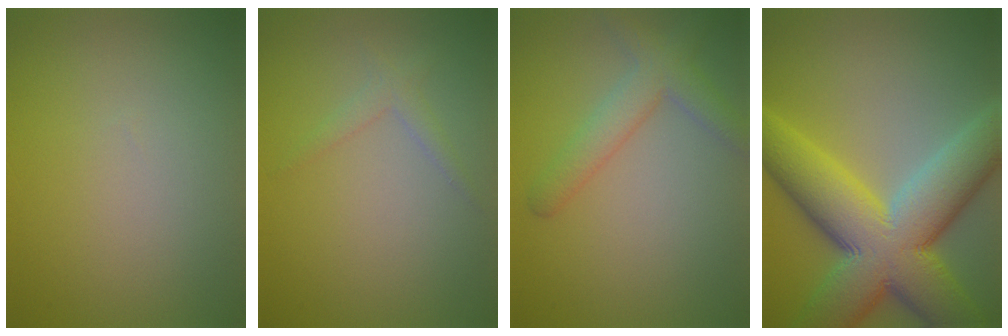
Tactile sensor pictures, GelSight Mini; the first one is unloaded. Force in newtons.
{"total": 1.3, "press": 1.3, "slide": 0.1}
{"total": 3.6, "press": 3.6, "slide": 0.2}
{"total": 13.8, "press": 13.8, "slide": 0.6}